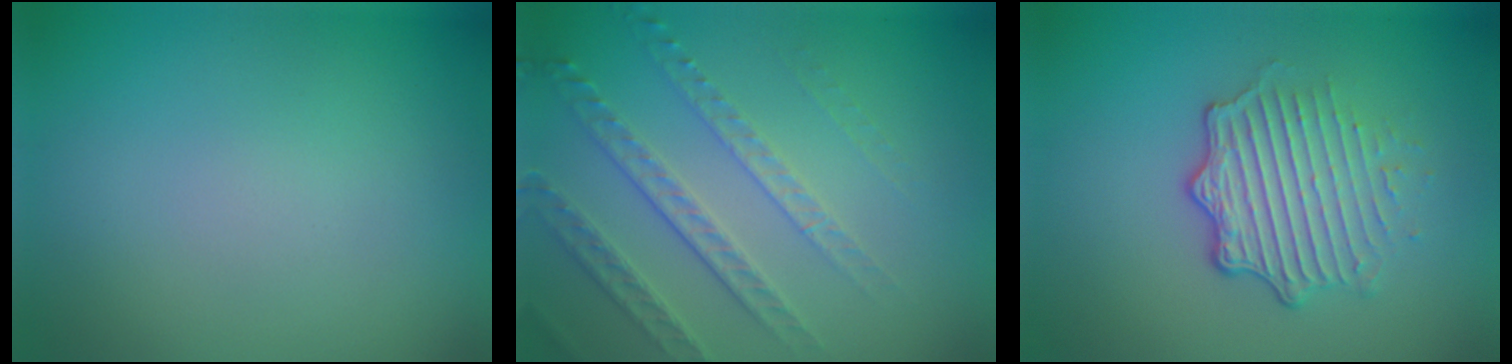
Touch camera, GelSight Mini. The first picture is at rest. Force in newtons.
{"total": 3.7, "press": 3.1, "slide": 1.9}
{"total": 4.6, "press": 3.3, "slide": 3.3}